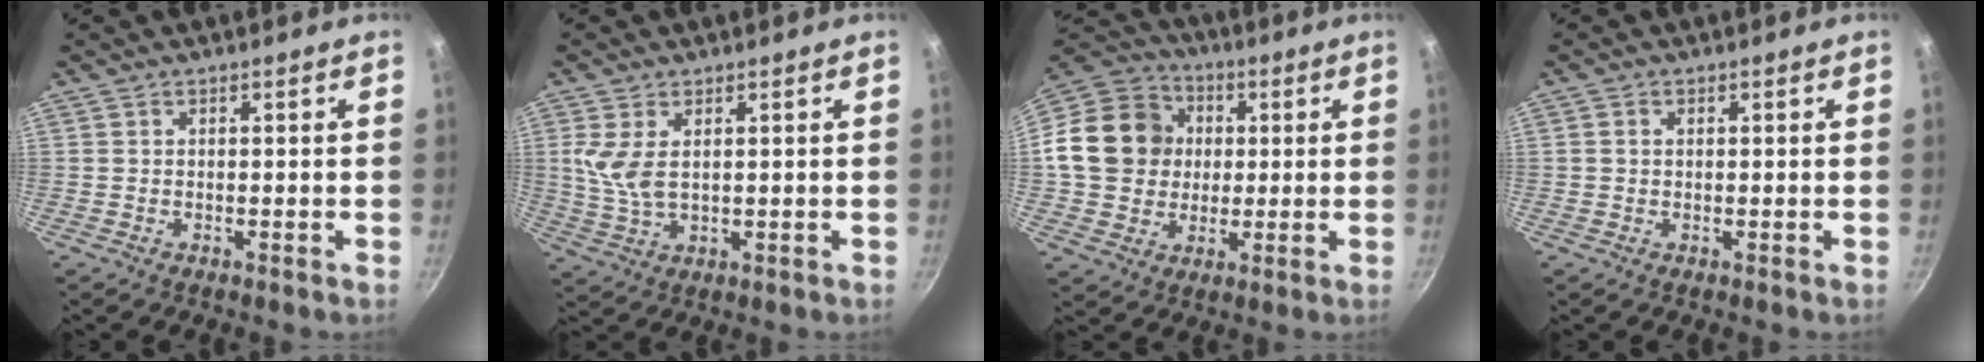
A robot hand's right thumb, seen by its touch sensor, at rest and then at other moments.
{"total": 6.4, "force": [1.5, 3.4, 5.2], "torque": [-0.106, -0.009, 0.035]}
{"total": 17.0, "force": [1.4, 14.8, 8.3], "torque": [-0.127, 0.027, 0.017]}
{"total": 0.9, "force": [0.1, 0.7, 0.4], "torque": [-0.007, 0.005, 0.000]}